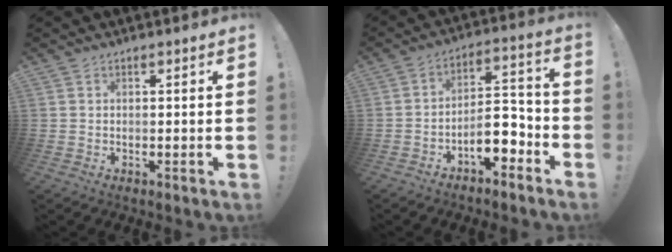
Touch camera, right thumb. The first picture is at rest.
{"total": 10.0, "force": [-5.8, 4.7, 6.8], "torque": [-0.103, 0.034, -0.096]}